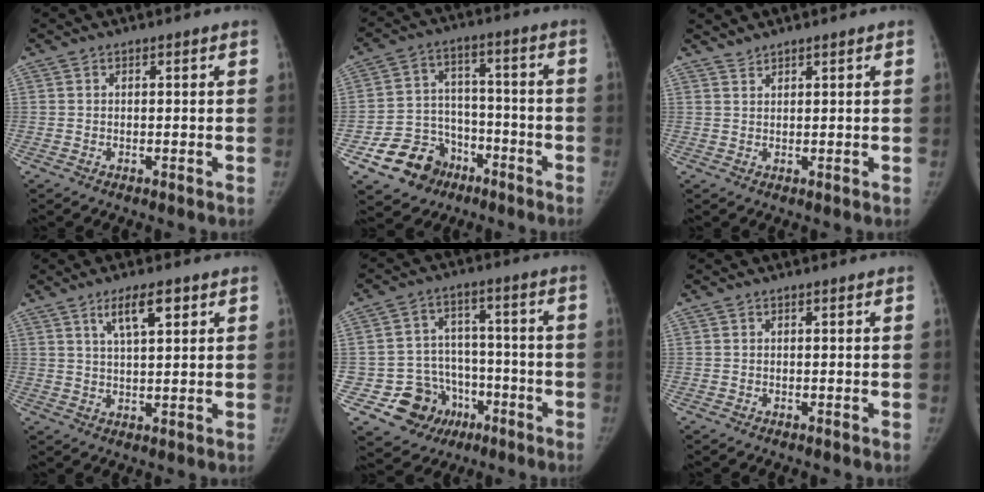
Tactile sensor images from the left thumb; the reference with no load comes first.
{"total": 12.2, "force": [-6.8, 9.5, 3.4], "torque": [-0.019, 0.064, -0.106]}
{"total": 1.4, "force": [1.4, 0.1, 0.1], "torque": [0.006, 0.002, 0.028]}
{"total": 6.2, "force": [3.4, 1.8, 4.9], "torque": [-0.079, -0.012, 0.060]}
{"total": 12.1, "force": [-5.2, 10.6, 2.6], "torque": [-0.002, 0.067, -0.071]}
{"total": 0.0}